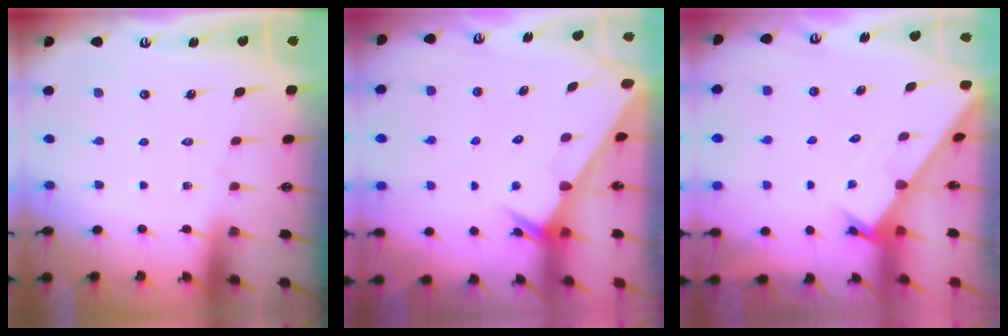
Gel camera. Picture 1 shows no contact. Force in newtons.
{"total": 2.4, "press": 2.4, "slide": 0.0}
{"total": 1.6, "press": 1.6, "slide": 0.1}